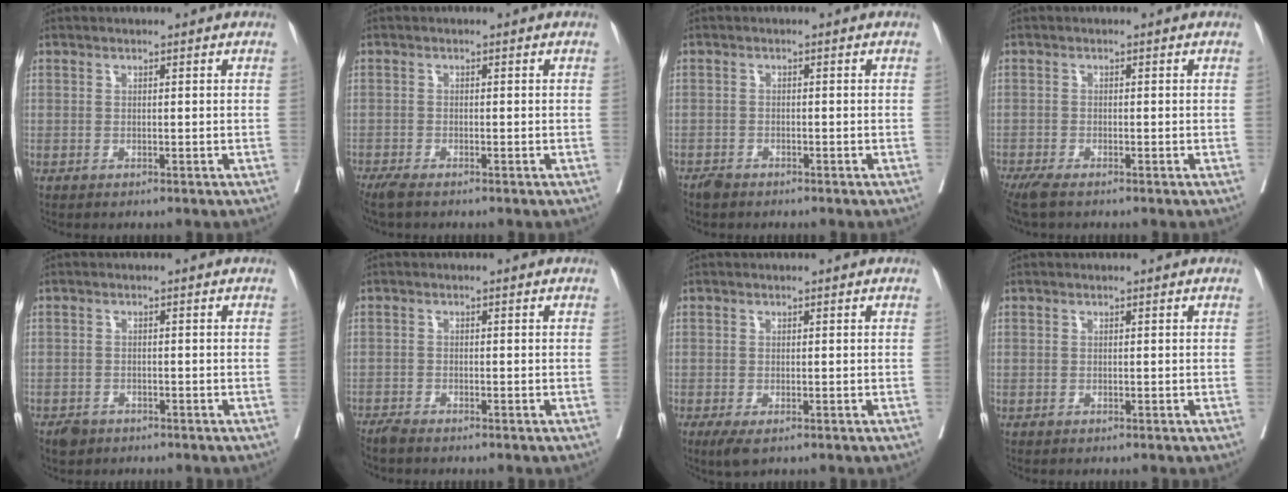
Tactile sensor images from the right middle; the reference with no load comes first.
{"total": 2.8, "force": [-2.3, 0.4, 1.4], "torque": [-0.027, -0.009, -0.043]}
{"total": 1.3, "force": [-1.2, 0.6, 0.2], "torque": [-0.007, 0.000, -0.021]}
{"total": 3.6, "force": [-2.9, 0.5, 2.0], "torque": [-0.038, -0.012, -0.053]}
{"total": 2.1, "force": [-1.5, 1.5, 0.3], "torque": [-0.009, 0.004, -0.023]}
{"total": 1.7, "force": [-1.6, 0.0, 0.4], "torque": [-0.008, -0.004, -0.032]}
{"total": 2.3, "force": [-1.3, 0.7, 1.7], "torque": [-0.026, -0.006, -0.017]}
{"total": 0.0}